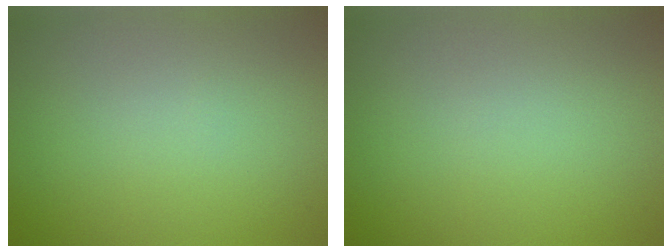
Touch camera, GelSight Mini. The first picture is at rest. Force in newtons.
{"total": 0.0}